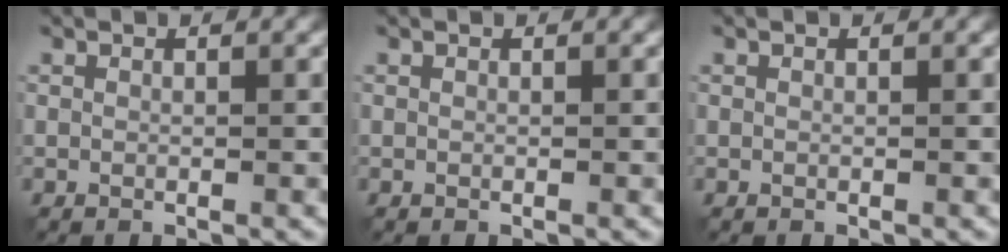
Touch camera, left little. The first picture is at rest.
{"total": 0.0}
{"total": 0.0}